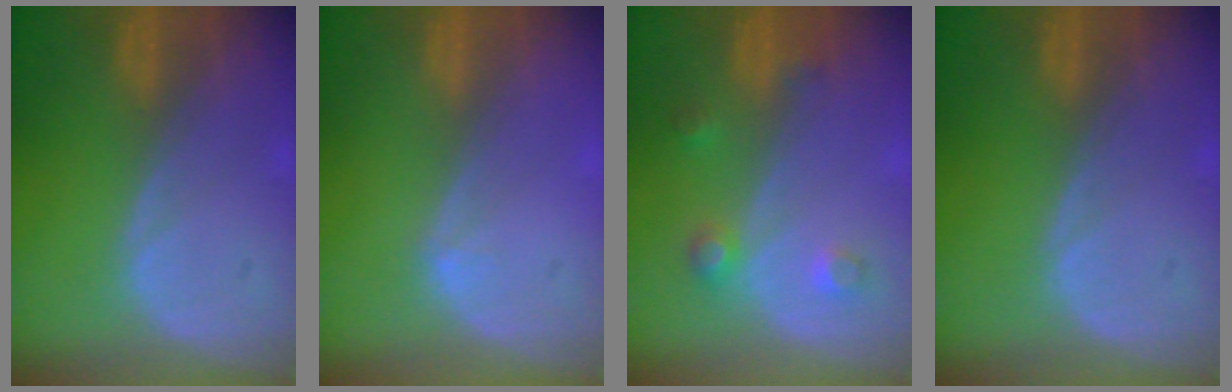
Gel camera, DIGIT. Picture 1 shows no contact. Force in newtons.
{"total": 0.6, "press": 0.4, "slide": 0.5}
{"total": 3.6, "press": 3.3, "slide": 1.3}
{"total": 0.0}